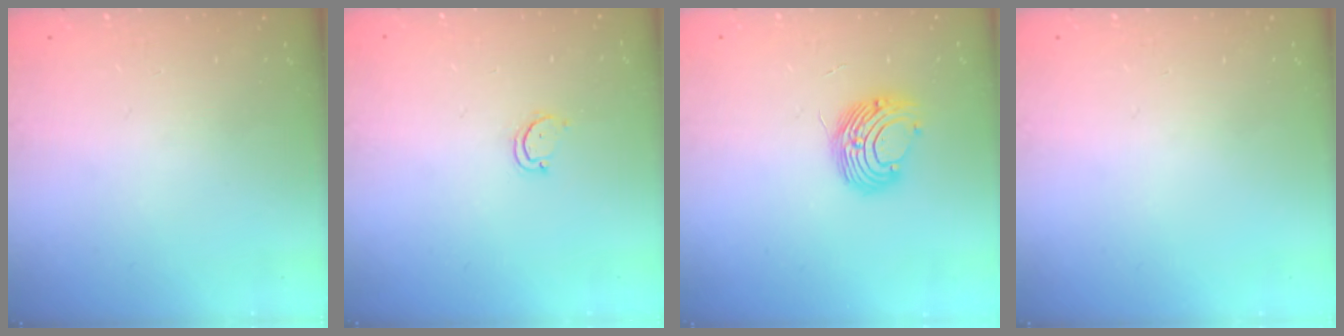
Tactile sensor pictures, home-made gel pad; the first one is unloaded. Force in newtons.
{"total": 2.7, "press": 2.7, "slide": 0.3}
{"total": 11.4, "press": 11.3, "slide": 1.1}
{"total": 0.0}